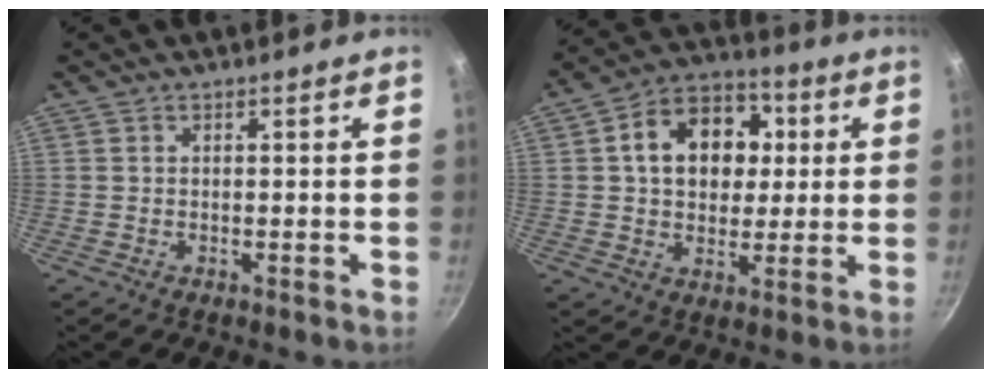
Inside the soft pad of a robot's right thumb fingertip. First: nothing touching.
{"total": 14.9, "force": [2.8, 11.2, 9.4], "torque": [-0.110, 0.018, 0.033]}